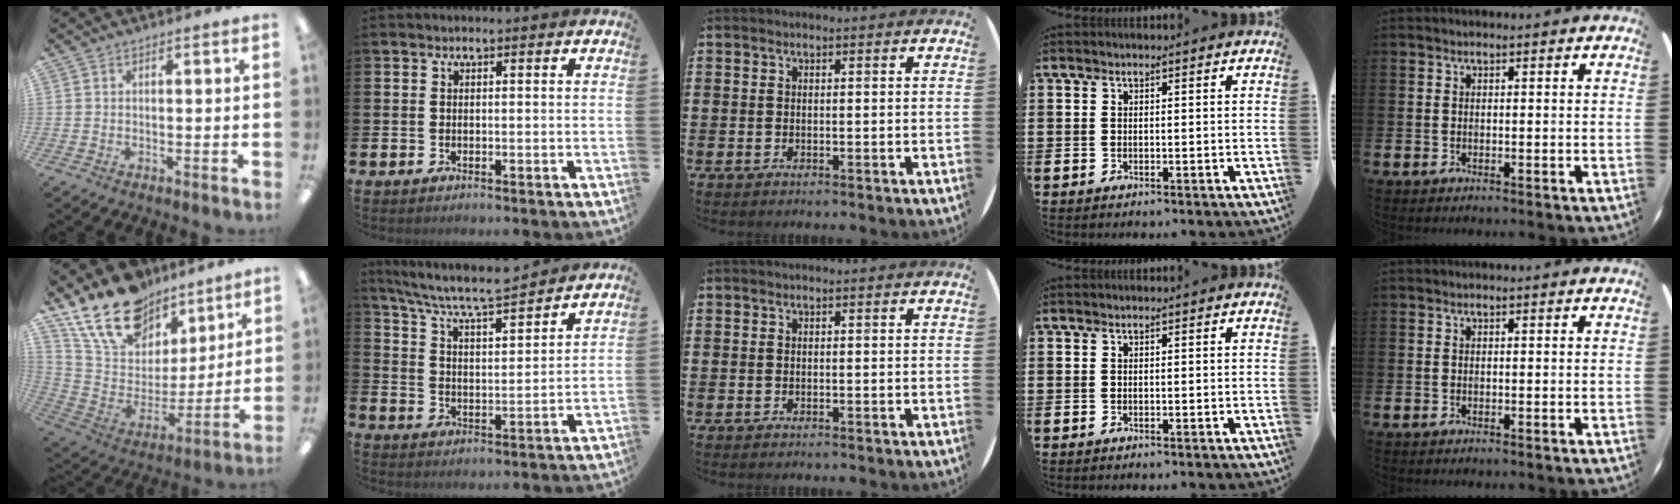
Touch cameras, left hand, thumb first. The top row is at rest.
{"thumb": {"total": 19.6, "force": [14.6, 10.8, 7.6], "torque": [-0.152, -0.090, 0.269]}, "index": {"total": 7.4, "force": [7.0, 0.5, 2.4], "torque": [-0.072, -0.051, 0.120]}}